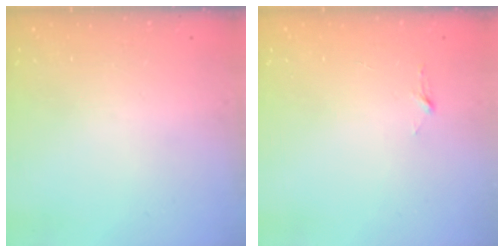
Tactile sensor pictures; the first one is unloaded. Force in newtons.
{"total": 2.9, "press": 2.9, "slide": 0.3}